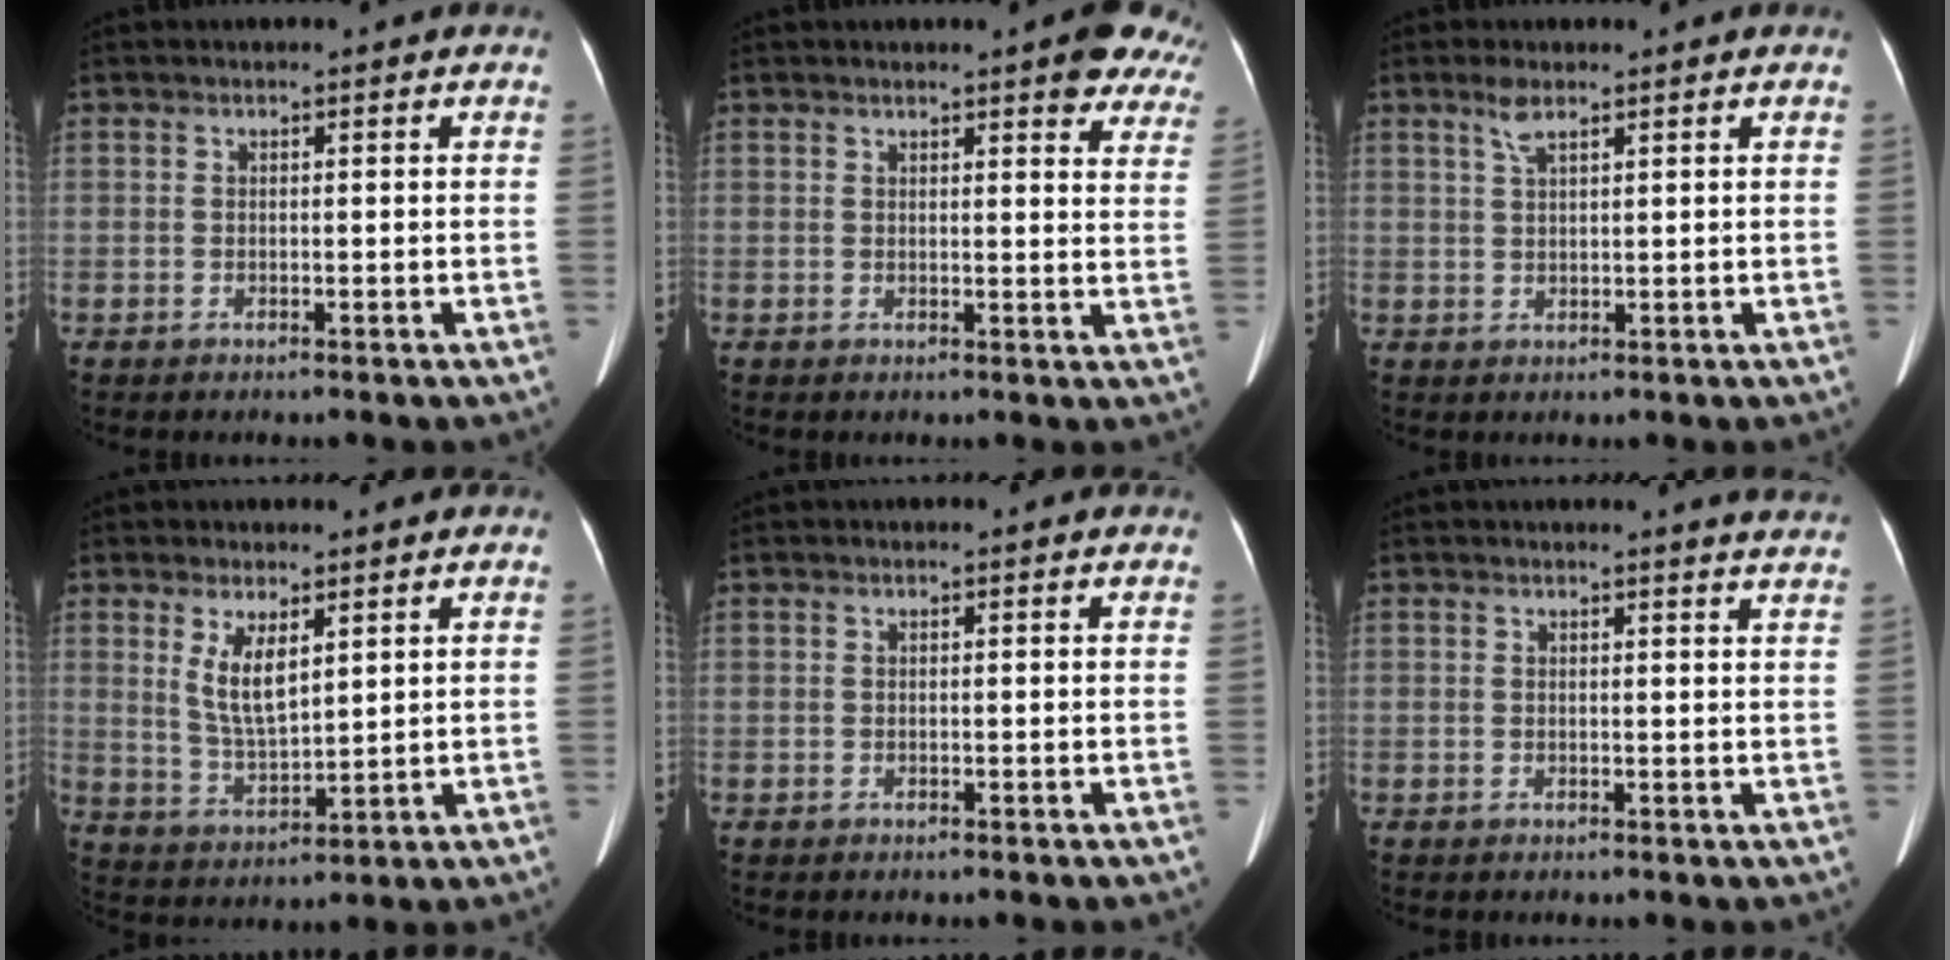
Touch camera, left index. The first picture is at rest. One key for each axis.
{"total": 8.2, "fx": 6.5, "fy": 1.8, "fz": 4.6, "tx": -0.032, "ty": -0.013, "tz": 0.056}
{"total": 2.3, "fx": 1.6, "fy": 0.6, "fz": 1.6, "tx": -0.038, "ty": 0.008, "tz": 0.039}
{"total": 6.1, "fx": 2.8, "fy": 2.0, "fz": 5.0, "tx": -0.103, "ty": -0.008, "tz": 0.064}
{"total": 0.6, "fx": 0.6, "fy": 0.1, "fz": 0.1, "tx": -0.008, "ty": 0.002, "tz": 0.001}
{"total": 5.3, "fx": 5.1, "fy": -0.4, "fz": 1.4, "tx": -0.015, "ty": -0.013, "tz": 0.032}